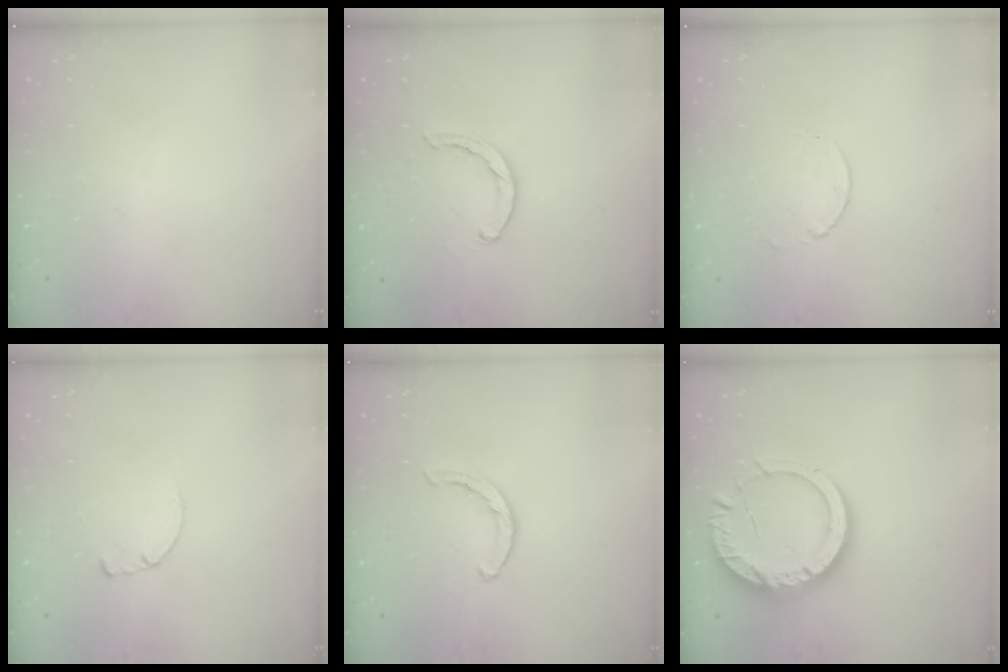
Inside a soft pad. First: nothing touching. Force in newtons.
{"total": 2.4, "press": 2.4, "slide": 0.1}
{"total": 2.3, "press": 2.3, "slide": 0.3}
{"total": 0.7, "press": 0.7, "slide": 0.2}
{"total": 2.1, "press": 2.1, "slide": 0.3}
{"total": 14.0, "press": 13.9, "slide": 1.4}